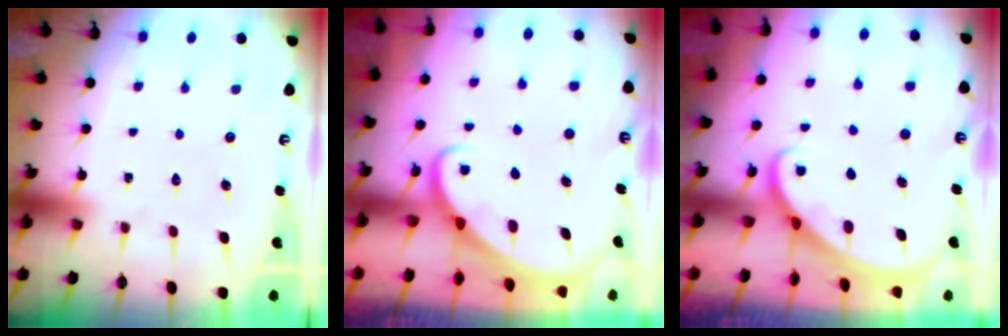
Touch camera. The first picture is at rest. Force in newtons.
{"total": 2.1, "press": 2.1, "slide": 0.3}
{"total": 2.0, "press": 2.0, "slide": 0.0}